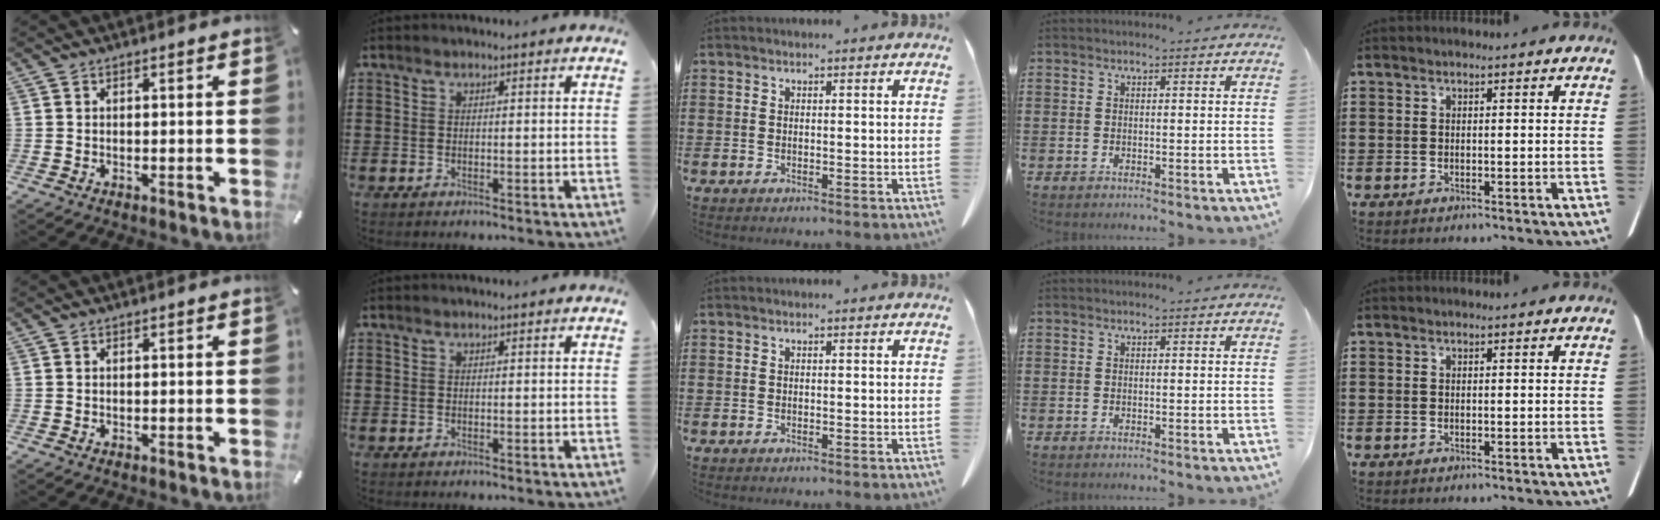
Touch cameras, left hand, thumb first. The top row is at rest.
{}